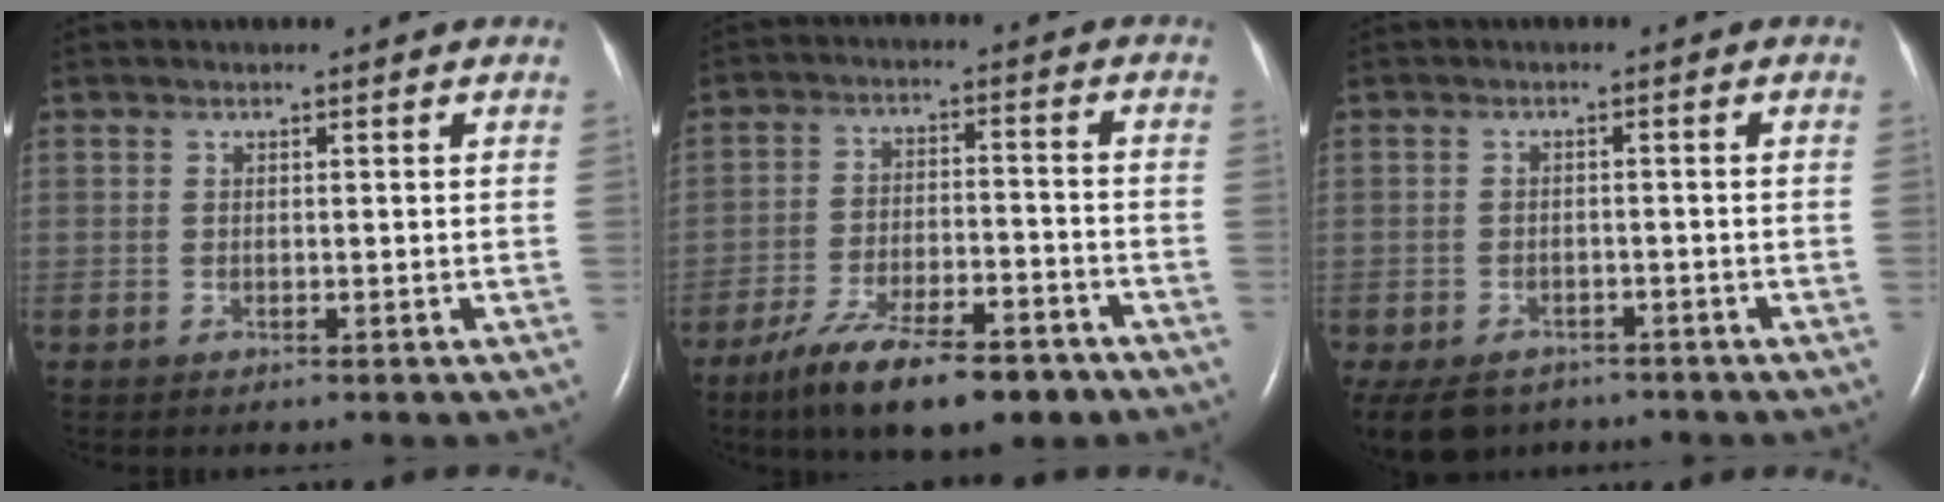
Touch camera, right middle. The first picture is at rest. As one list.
[{"total": 13.7, "force": [-9.9, 3.9, 8.7], "torque": [-0.152, -0.012, -0.167]}, {"total": 10.2, "force": [-7.4, 6.2, 3.4], "torque": [-0.086, -0.015, -0.099]}]